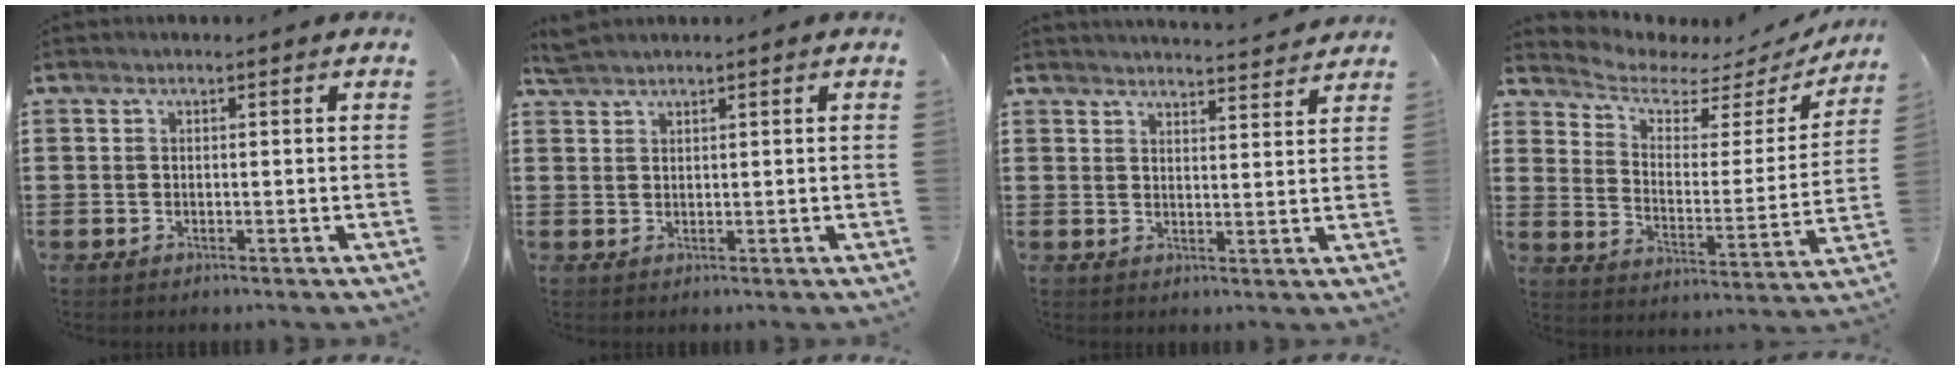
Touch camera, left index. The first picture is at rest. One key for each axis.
{"total": 1.9, "fx": 1.8, "fy": 0.1, "fz": 0.5, "tx": -0.013, "ty": 0.001, "tz": 0.036}
{"total": 3.4, "fx": 3.3, "fy": -0.3, "fz": 0.1, "tx": -0.004, "ty": -0.024, "tz": 0.058}
{"total": 4.3, "fx": 3.5, "fy": 1.9, "fz": 1.8, "tx": -0.059, "ty": -0.024, "tz": 0.053}